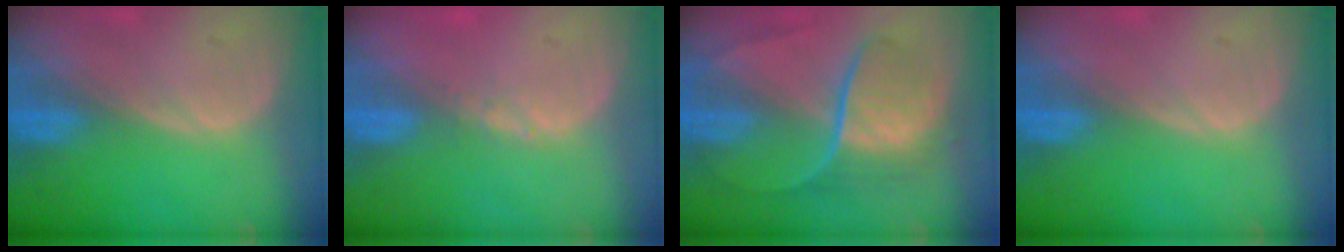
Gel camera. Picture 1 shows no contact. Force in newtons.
{"total": 0.9, "press": 0.8, "slide": 0.5}
{"total": 9.2, "press": 7.6, "slide": 5.2}
{"total": 0.0}